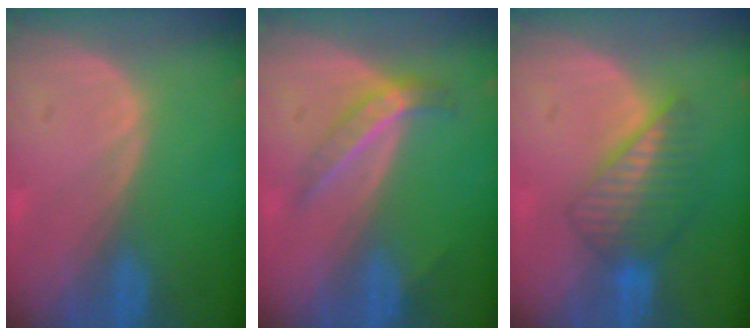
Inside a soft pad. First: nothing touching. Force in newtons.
{"total": 4.5, "press": 4.1, "slide": 2.0}
{"total": 6.5, "press": 6.2, "slide": 2.1}